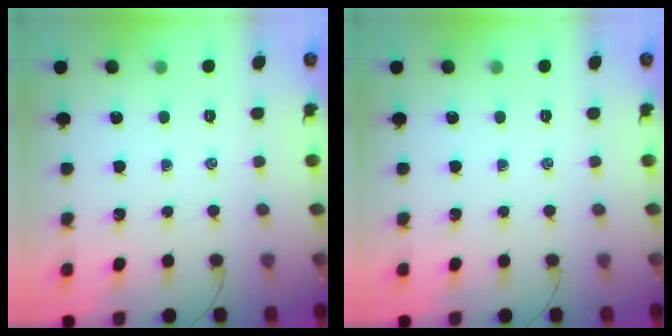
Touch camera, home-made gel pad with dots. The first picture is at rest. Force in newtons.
{"total": 0.0}